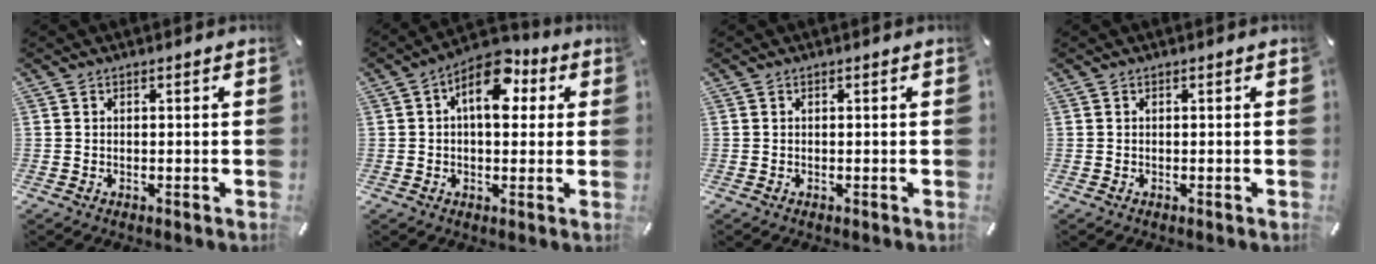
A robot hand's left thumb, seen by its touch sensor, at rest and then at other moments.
{"total": 10.6, "force": [3.5, 6.1, 7.9], "torque": [-0.098, -0.014, 0.058]}
{"total": 0.0}
{"total": 0.0}